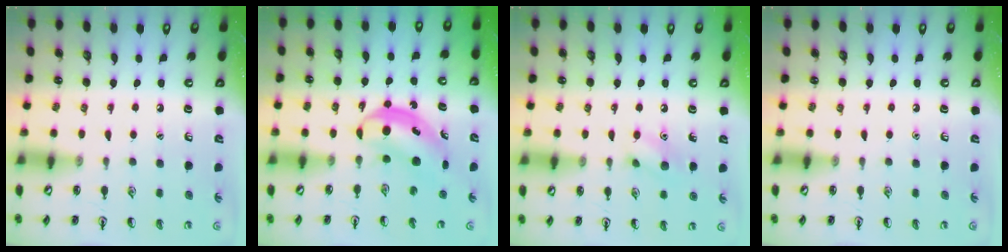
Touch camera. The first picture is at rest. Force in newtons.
{"total": 5.9, "press": 5.8, "slide": 1.2}
{"total": 7.8, "press": 7.7, "slide": 1.4}
{"total": 0.0}